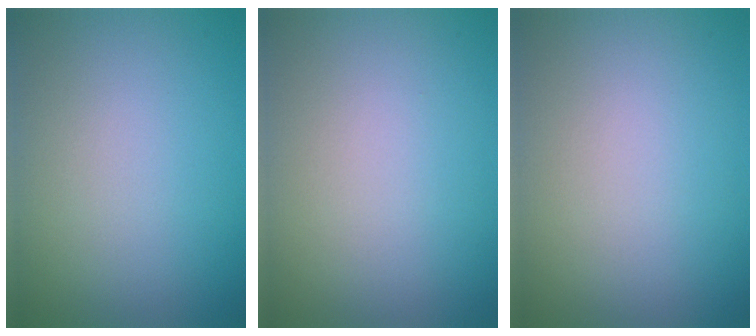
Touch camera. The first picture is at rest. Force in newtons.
{"total": 0.0}
{"total": 0.0}